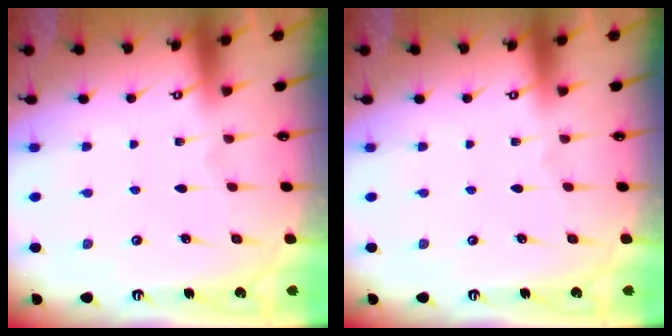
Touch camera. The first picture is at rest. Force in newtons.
{"total": 0.0}